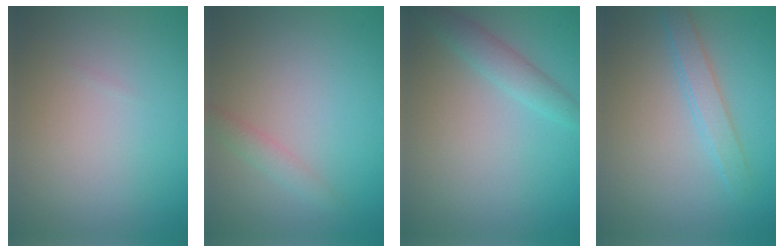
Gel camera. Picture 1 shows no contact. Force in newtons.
{"total": 1.3, "press": 1.3, "slide": 0.1}
{"total": 2.3, "press": 2.3, "slide": 0.1}
{"total": 1.7, "press": 1.7, "slide": 0.1}